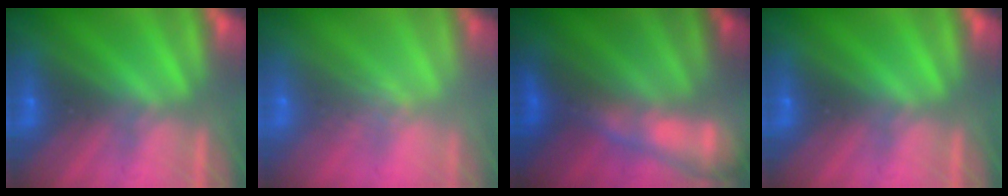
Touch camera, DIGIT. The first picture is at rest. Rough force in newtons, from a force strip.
{"total": 2.4}
{"total": 5.6}
{"total": 0.0}